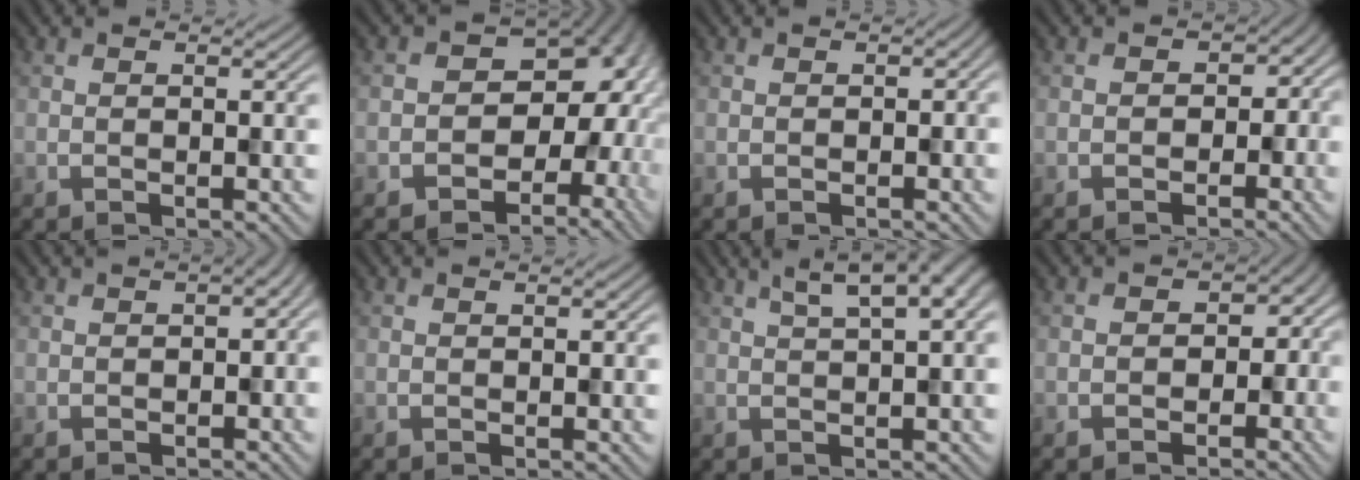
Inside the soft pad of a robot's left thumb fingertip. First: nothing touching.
{"total": 13.2, "force": [-1.5, 10.5, 8.0], "torque": [-0.071, -0.019, -0.032]}
{"total": 0.7, "force": [-0.2, 0.6, 0.3], "torque": [-0.004, -0.004, -0.004]}
{"total": 2.6, "force": [-0.9, 2.3, 0.9], "torque": [0.000, -0.001, -0.016]}
{"total": 2.6, "force": [-0.2, 1.5, 2.1], "torque": [-0.028, -0.002, -0.003]}
{"total": 0.0}
{"total": 7.3, "force": [4.0, 1.7, 5.9], "torque": [-0.077, 0.028, 0.045]}
{"total": 3.2, "force": [-1.0, 2.8, 1.2], "torque": [0.000, -0.002, -0.019]}